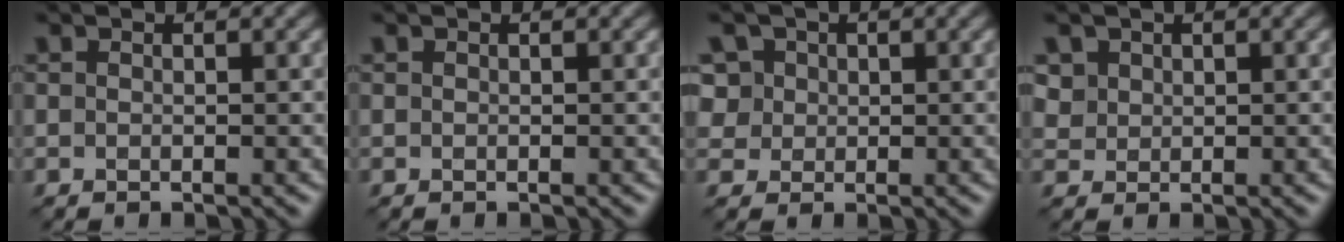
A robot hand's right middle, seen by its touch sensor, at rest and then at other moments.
{"total": 0.0}
{"total": 4.9, "force": [2.4, 4.0, 1.6], "torque": [-0.041, 0.018, 0.029]}
{"total": 1.9, "force": [1.2, 1.5, 0.3], "torque": [-0.023, 0.000, 0.036]}